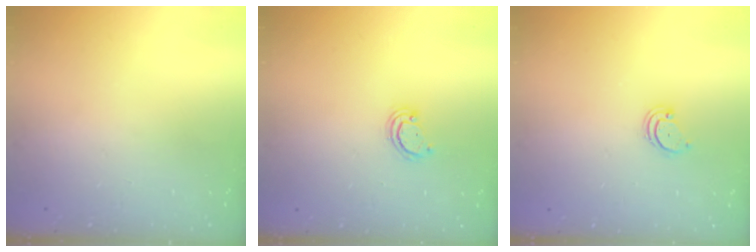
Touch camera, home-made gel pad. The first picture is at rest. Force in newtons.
{"total": 2.3, "press": 2.3, "slide": 0.3}
{"total": 2.2, "press": 2.2, "slide": 0.3}